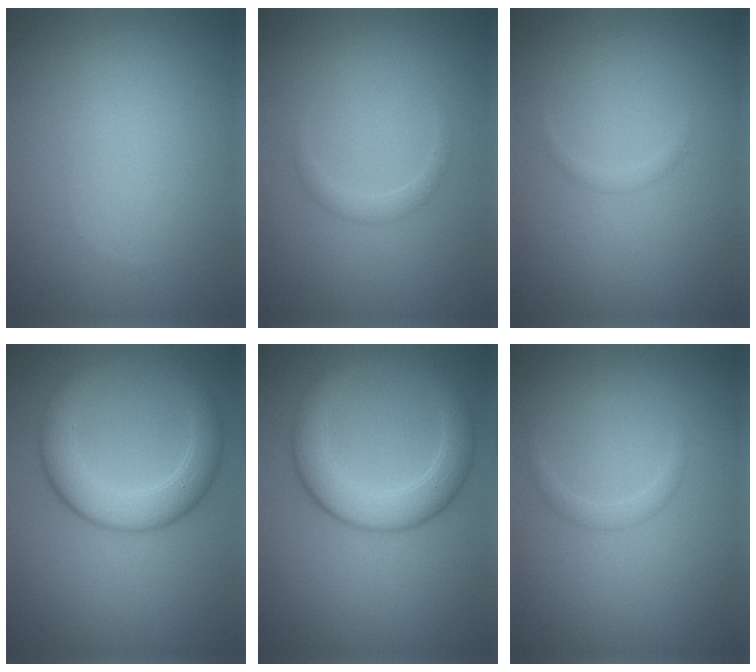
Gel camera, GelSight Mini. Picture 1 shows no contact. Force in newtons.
{"total": 1.1, "press": 1.1, "slide": 0.0}
{"total": 0.5, "press": 0.5, "slide": 0.0}
{"total": 5.0, "press": 5.0, "slide": 0.3}
{"total": 5.0, "press": 5.0, "slide": 0.3}
{"total": 0.9, "press": 0.9, "slide": 0.0}